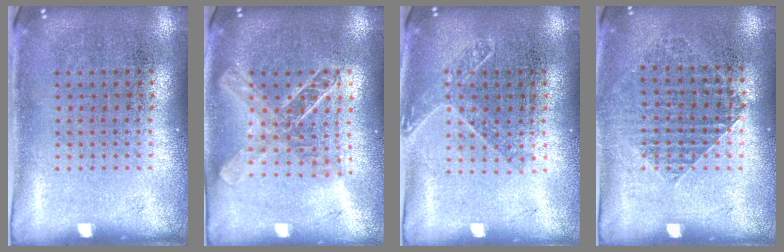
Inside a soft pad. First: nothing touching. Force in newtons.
{"total": 1.9, "press": 1.6, "slide": 1.0}
{"total": 1.3, "press": 1.1, "slide": 0.7}
{"total": 1.0, "press": 1.0, "slide": 0.2}